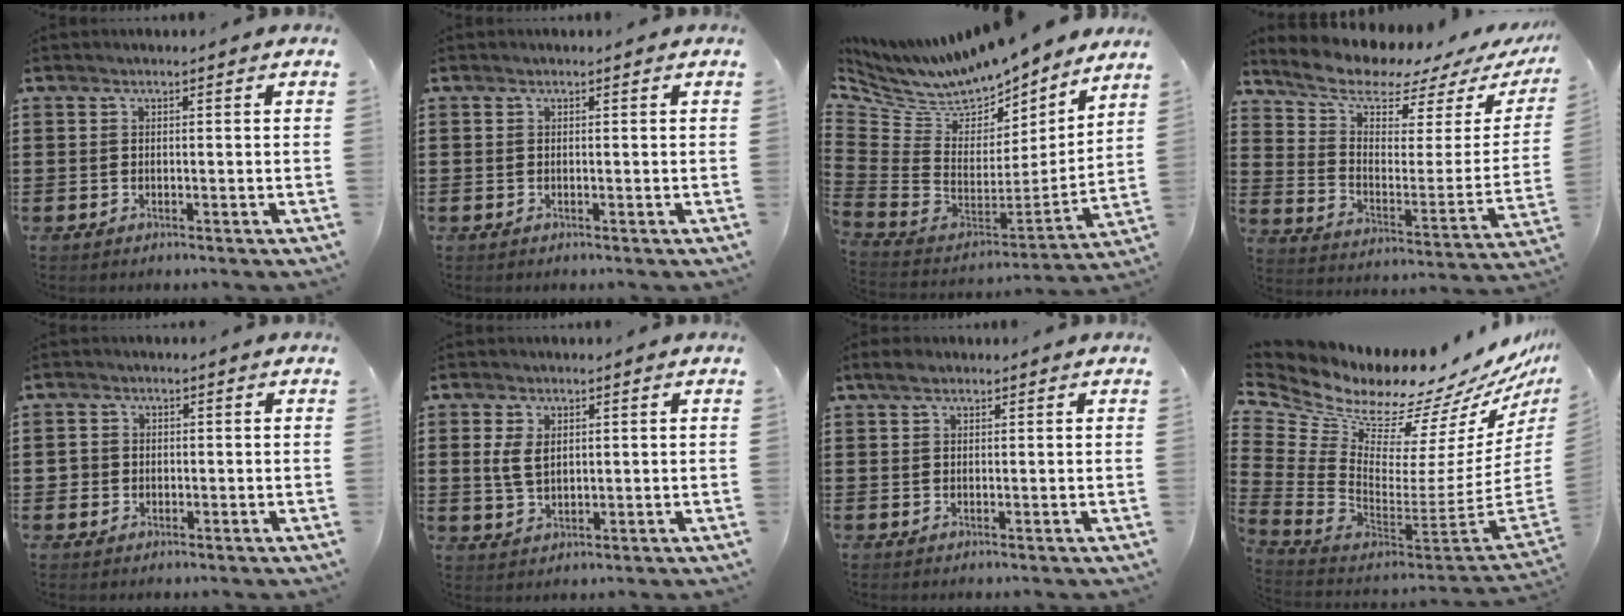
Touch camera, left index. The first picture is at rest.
{"total": 0.0}
{"total": 7.4, "force": [6.8, 2.3, 1.6], "torque": [-0.077, -0.069, 0.118]}
{"total": 7.8, "force": [6.8, 2.2, 3.0], "torque": [-0.090, -0.051, 0.119]}
{"total": 1.5, "force": [0.0, 1.5, 0.2], "torque": [-0.010, 0.006, -0.003]}
{"total": 4.1, "force": [1.0, 2.4, 3.1], "torque": [-0.075, 0.005, 0.015]}
{"total": 2.2, "force": [1.4, 1.1, 1.3], "torque": [-0.029, 0.008, 0.025]}
{"total": 10.9, "force": [9.7, 3.0, 3.9], "torque": [-0.103, -0.109, 0.155]}